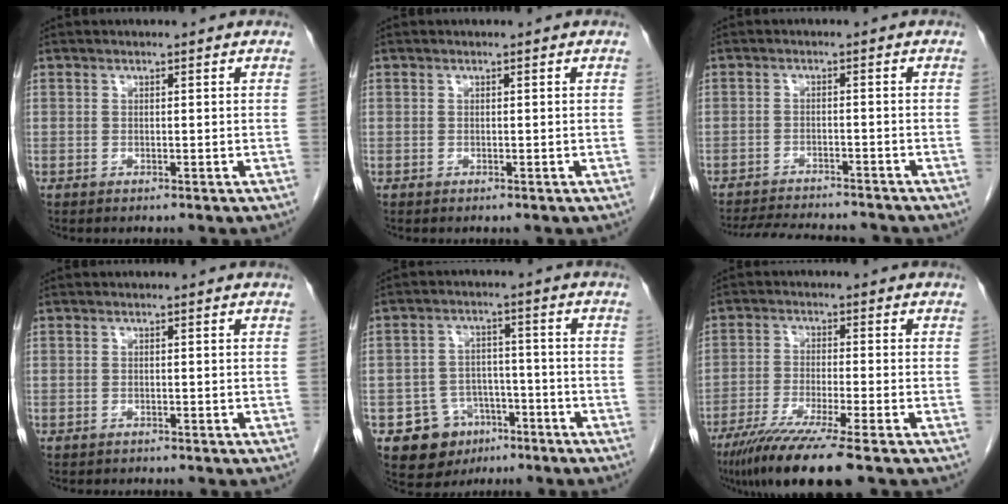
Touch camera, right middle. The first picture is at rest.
{"total": 0.0}
{"total": 12.8, "force": [-11.8, 2.3, 4.4], "torque": [-0.079, -0.007, -0.159]}
{"total": 1.4, "force": [-1.3, 0.5, 0.4], "torque": [-0.015, -0.003, -0.016]}
{"total": 7.8, "force": [-4.2, 6.2, 2.1], "torque": [-0.037, 0.011, -0.059]}
{"total": 12.1, "force": [-9.0, 0.6, 8.1], "torque": [-0.133, -0.032, -0.144]}